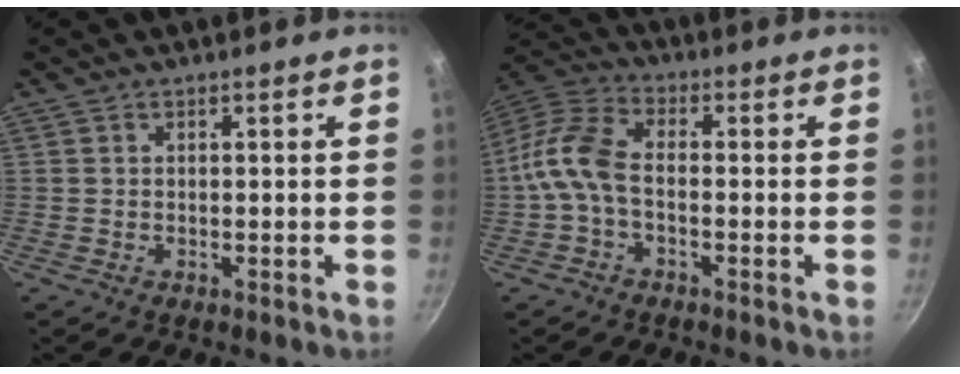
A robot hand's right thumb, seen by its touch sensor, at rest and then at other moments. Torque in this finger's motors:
{"motor_torque": [-0.34, 0.74, -0.12, 0.20, 0.25]}